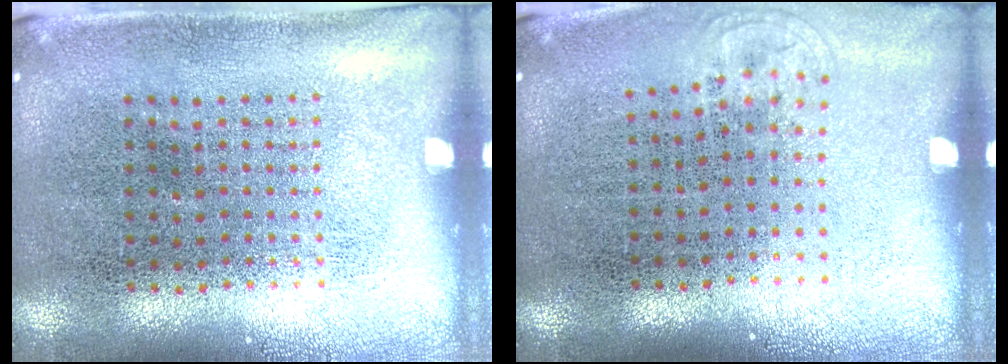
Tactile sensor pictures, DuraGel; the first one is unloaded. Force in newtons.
{"total": 0.6, "press": 0.5, "slide": 0.3}